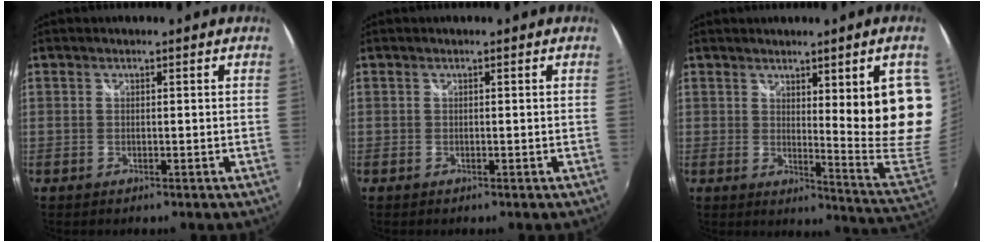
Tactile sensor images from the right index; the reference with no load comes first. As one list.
[{"total": 0.0}, {"total": 15.7, "force": [4.1, 1.0, 15.1], "torque": [-0.175, -0.019, 0.071]}]